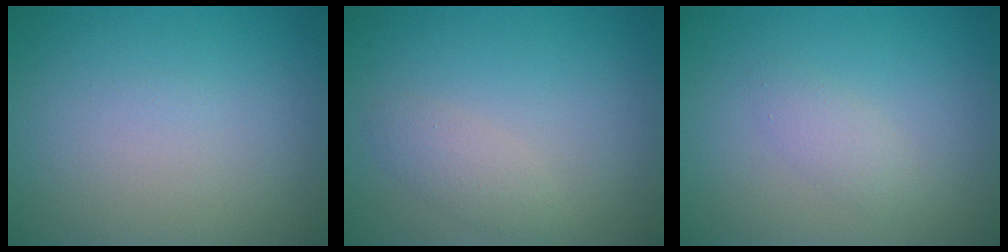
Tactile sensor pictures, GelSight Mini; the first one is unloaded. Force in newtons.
{"total": 1.6, "press": 1.6, "slide": 0.1}
{"total": 1.4, "press": 1.4, "slide": 0.1}